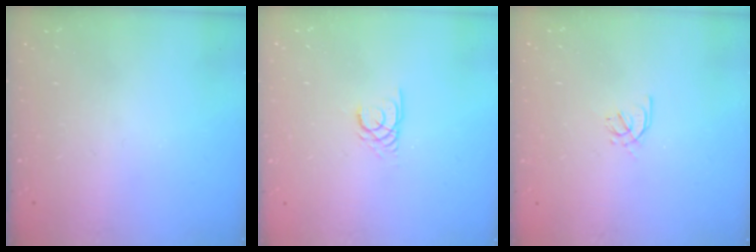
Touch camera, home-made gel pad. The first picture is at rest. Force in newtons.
{"total": 2.4, "press": 2.4, "slide": 0.2}
{"total": 2.4, "press": 2.3, "slide": 0.6}